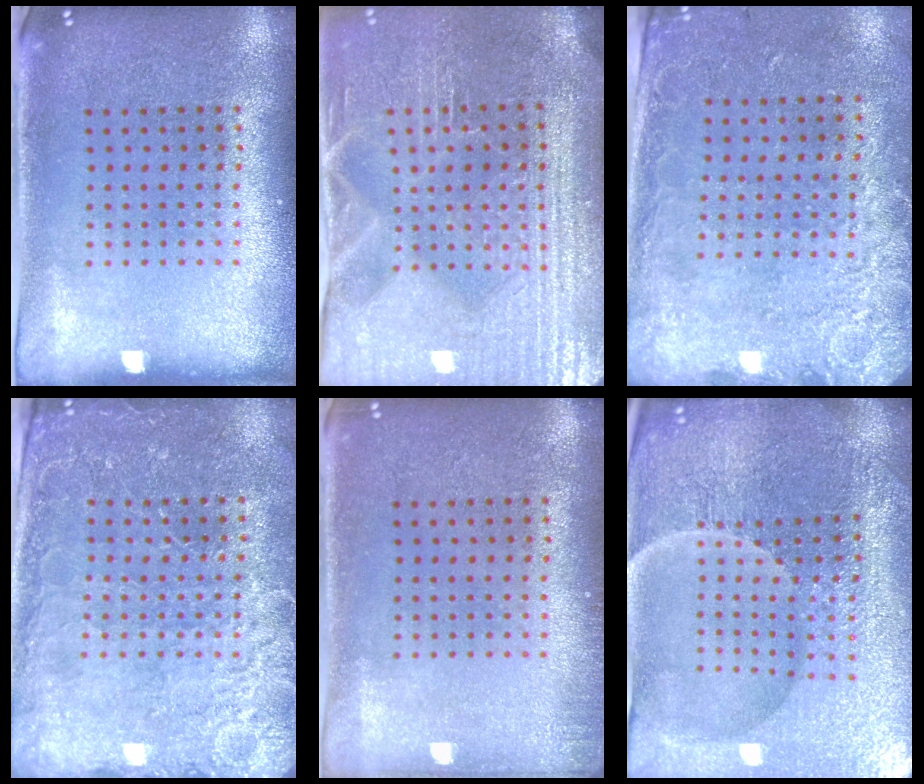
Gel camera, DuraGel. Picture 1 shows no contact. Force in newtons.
{"total": 4.3, "press": 4.0, "slide": 1.5}
{"total": 2.6, "press": 1.9, "slide": 1.8}
{"total": 3.1, "press": 3.1, "slide": 0.5}
{"total": 0.9, "press": 0.9, "slide": 0.2}
{"total": 5.3, "press": 5.0, "slide": 1.5}